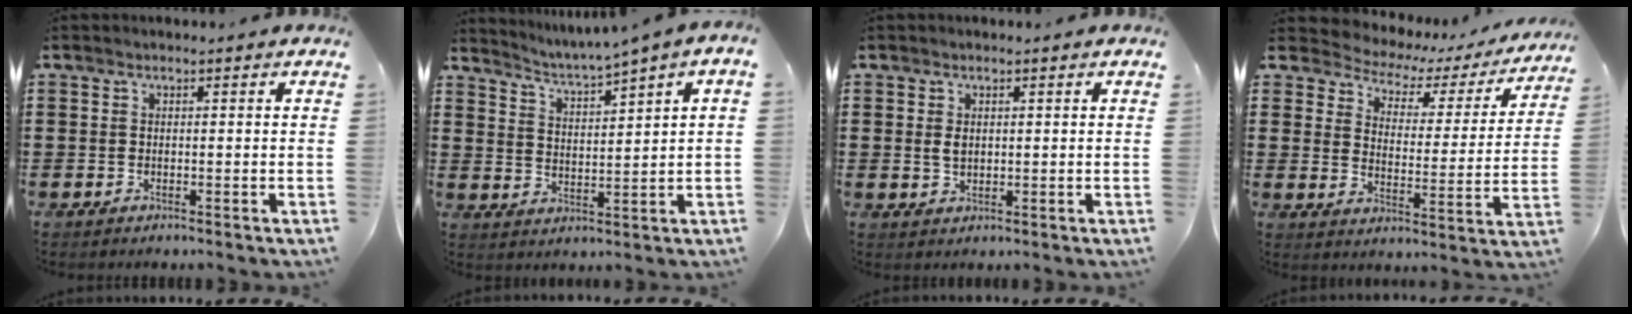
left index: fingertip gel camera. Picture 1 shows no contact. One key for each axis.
{"total": 2.1, "fx": 1.8, "fy": -0.6, "fz": 0.9, "tx": -0.030, "ty": -0.020, "tz": 0.022}
{"total": 1.9, "fx": 0.5, "fy": 1.1, "fz": 1.4, "tx": -0.032, "ty": 0.005, "tz": 0.009}
{"total": 3.0, "fx": 2.4, "fy": 1.5, "fz": 1.0, "tx": -0.041, "ty": -0.022, "tz": 0.029}